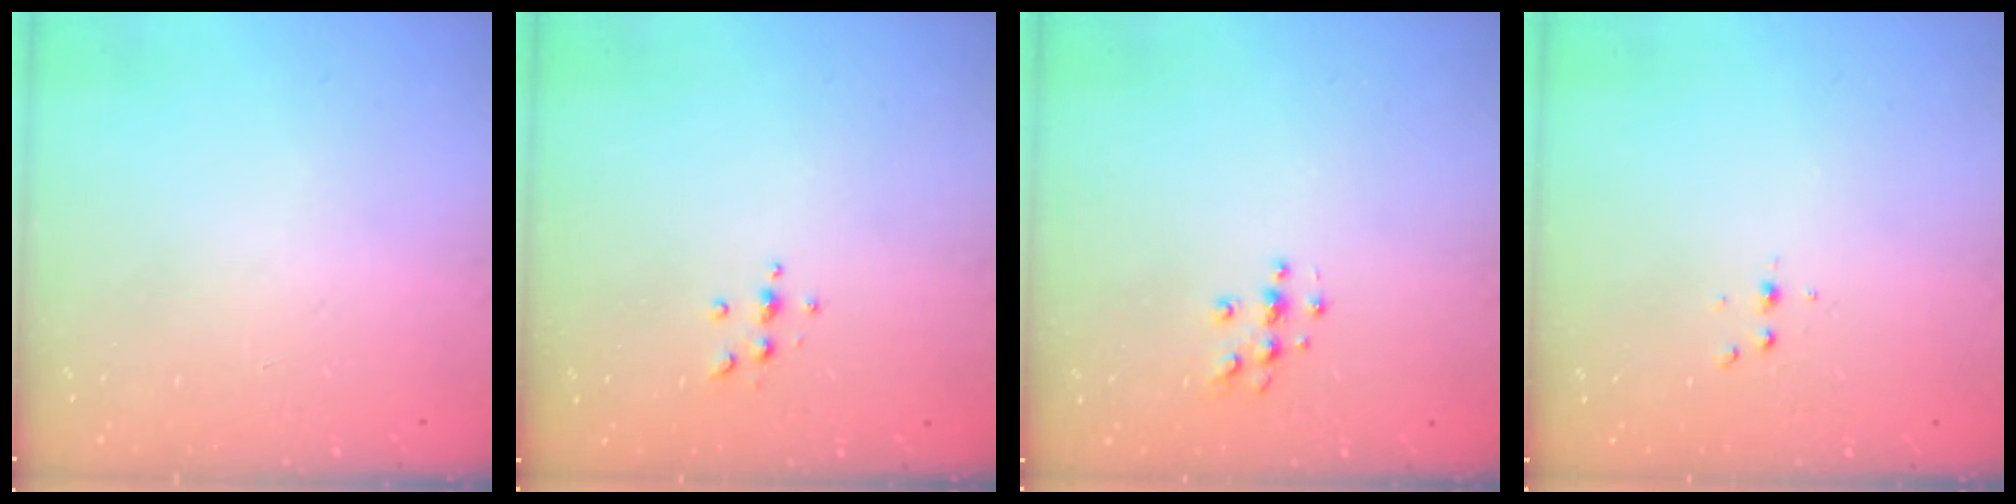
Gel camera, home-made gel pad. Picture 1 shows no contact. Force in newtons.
{"total": 3.7, "press": 3.7, "slide": 0.5}
{"total": 5.4, "press": 5.3, "slide": 0.7}
{"total": 2.8, "press": 2.8, "slide": 0.4}